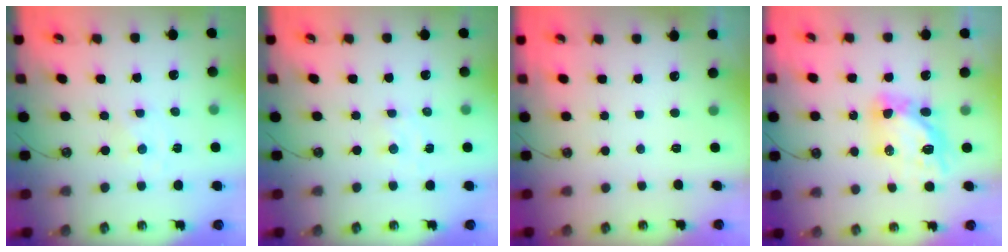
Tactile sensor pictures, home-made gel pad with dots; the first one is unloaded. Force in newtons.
{"total": 2.3, "press": 2.3, "slide": 0.4}
{"total": 0.0}
{"total": 12.3, "press": 12.2, "slide": 1.5}